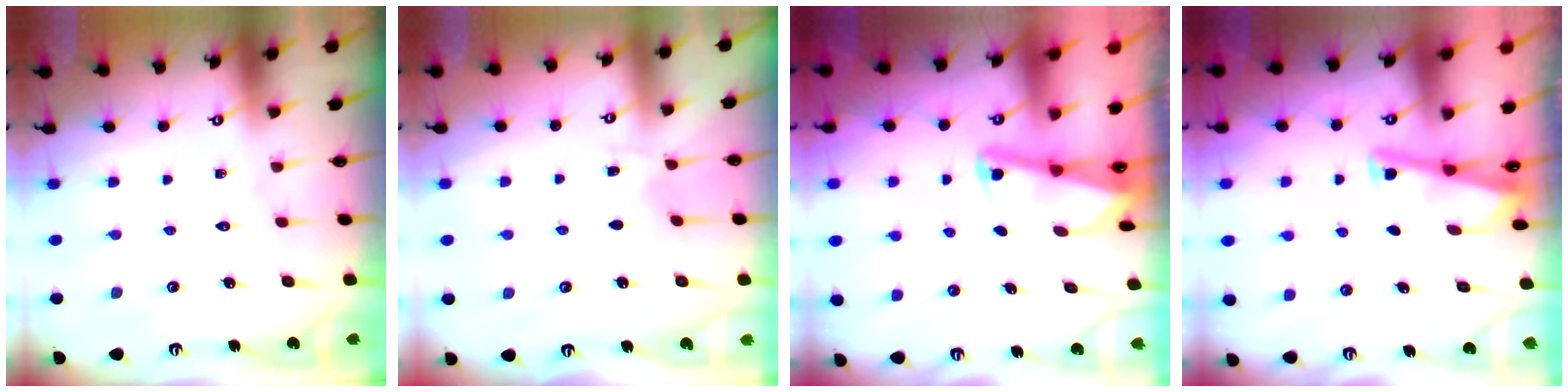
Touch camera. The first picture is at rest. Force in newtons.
{"total": 4.4, "press": 4.4, "slide": 0.1}
{"total": 2.1, "press": 2.0, "slide": 0.4}
{"total": 2.9, "press": 2.9, "slide": 0.2}